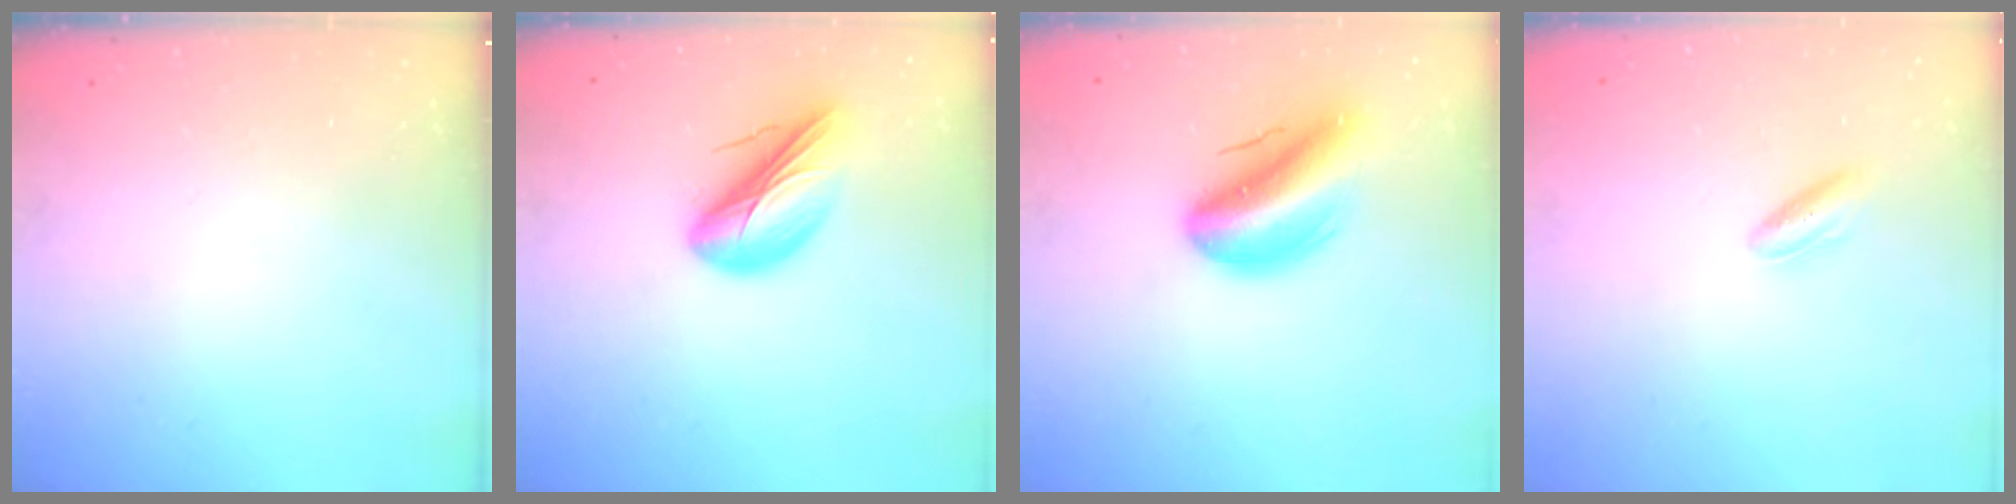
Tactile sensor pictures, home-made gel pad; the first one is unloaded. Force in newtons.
{"total": 12.8, "press": 12.4, "slide": 3.2}
{"total": 11.4, "press": 10.9, "slide": 3.3}
{"total": 4.5, "press": 4.4, "slide": 1.0}